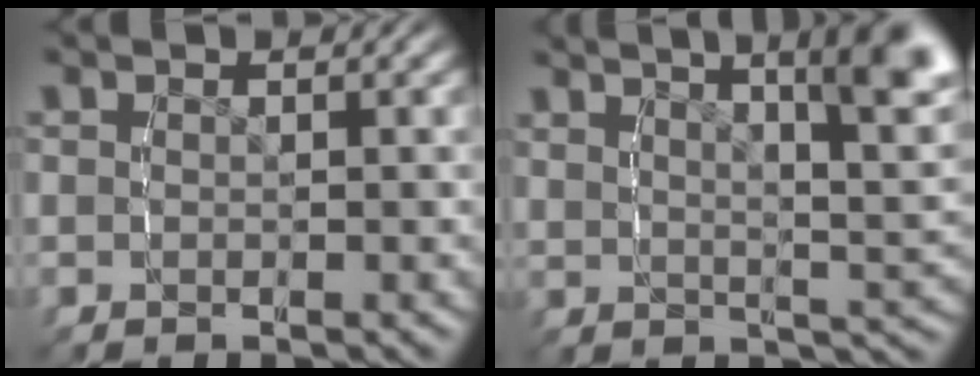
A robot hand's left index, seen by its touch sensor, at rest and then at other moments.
{"total": 12.0, "force": [6.2, 4.2, 9.3], "torque": [-0.103, 0.021, 0.092]}